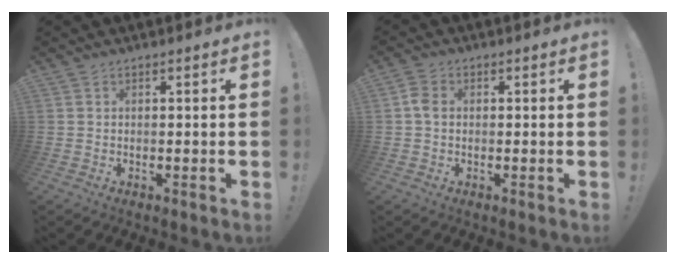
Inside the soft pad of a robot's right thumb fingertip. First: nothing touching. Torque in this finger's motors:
{"motor_torque": [0.06, 0.06, 0.00, -0.02, 0.00]}